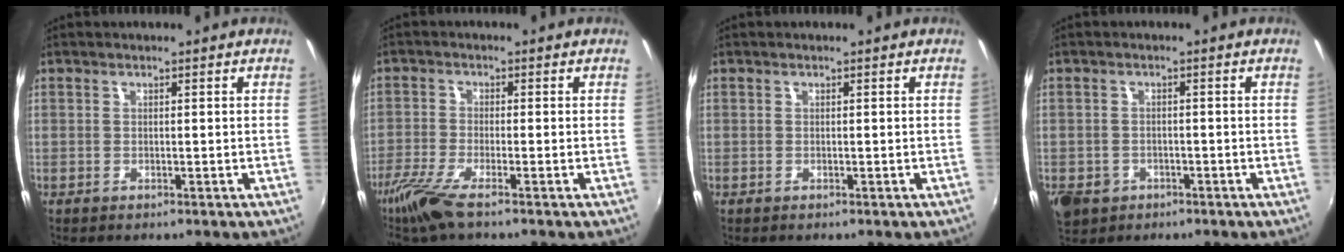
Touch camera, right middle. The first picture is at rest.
{"total": 7.2, "force": [-5.2, 0.6, 5.0], "torque": [-0.125, -0.025, -0.103]}
{"total": 0.0}
{"total": 6.6, "force": [-2.9, 5.3, 2.6], "torque": [-0.075, -0.009, -0.045]}